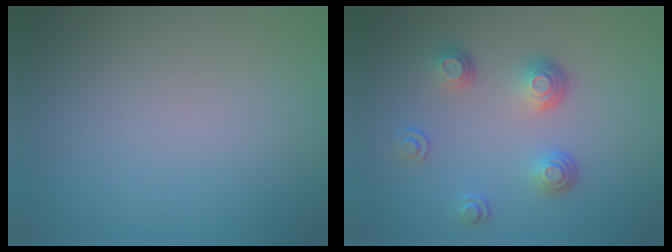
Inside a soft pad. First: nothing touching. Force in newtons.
{"total": 3.5, "press": 2.7, "slide": 2.3}